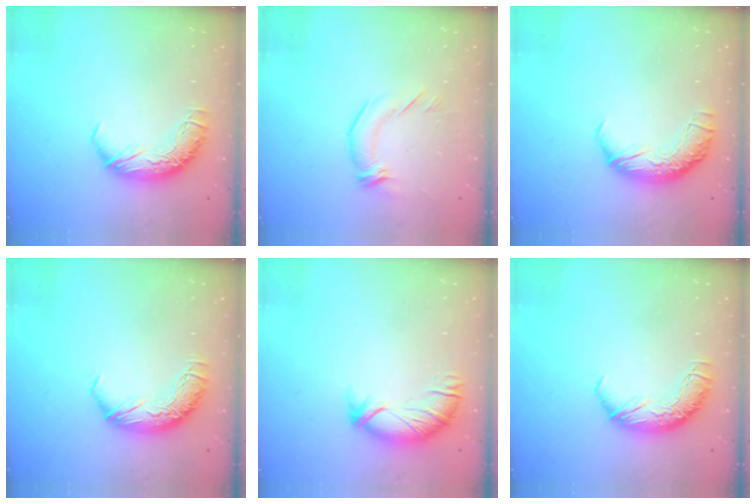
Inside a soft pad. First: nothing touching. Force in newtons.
{"total": 2.7, "press": 1.7, "slide": 2.1}
{"total": 2.3, "press": 0.9, "slide": 2.1}
{"total": 0.0}
{"total": 2.9, "press": 2.8, "slide": 0.9}
{"total": 0.0}